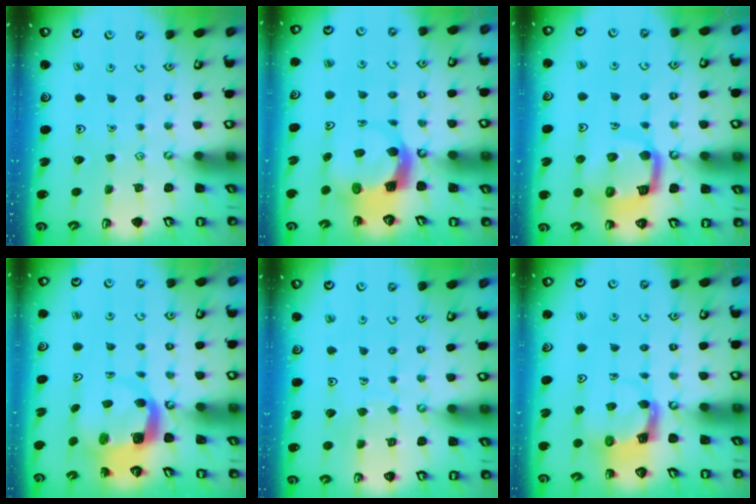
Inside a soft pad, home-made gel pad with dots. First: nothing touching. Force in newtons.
{"total": 5.8, "press": 5.7, "slide": 0.7}
{"total": 13.2, "press": 13.1, "slide": 1.7}
{"total": 5.5, "press": 5.4, "slide": 0.8}
{"total": 5.0, "press": 5.0, "slide": 0.5}
{"total": 3.7, "press": 3.7, "slide": 0.6}